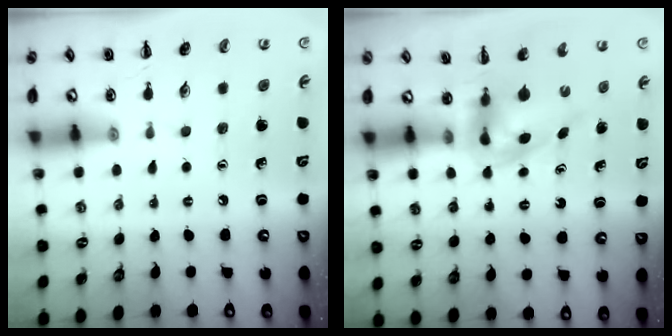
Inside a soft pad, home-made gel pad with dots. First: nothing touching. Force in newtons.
{"total": 5.2, "press": 5.1, "slide": 0.6}